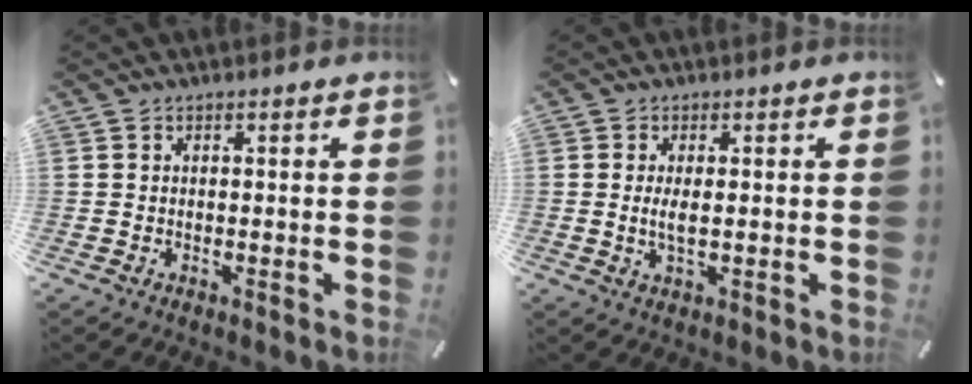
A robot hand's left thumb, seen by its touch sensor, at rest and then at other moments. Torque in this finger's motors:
{"motor_torque": [-0.07, -0.35, -0.31, -0.02, -0.02]}